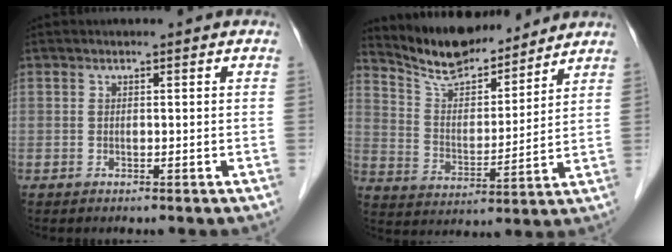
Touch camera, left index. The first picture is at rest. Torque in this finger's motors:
{"motor_torque": [1.02, -1.12, 0.16, 0.06]}